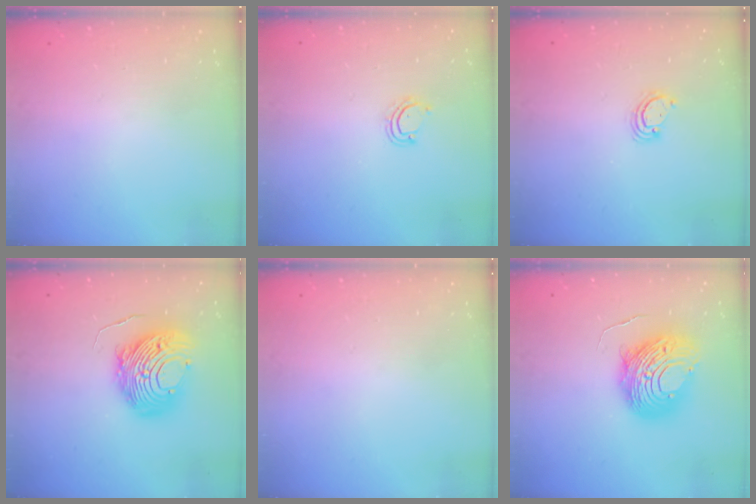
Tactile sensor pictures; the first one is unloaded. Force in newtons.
{"total": 3.5, "press": 3.4, "slide": 0.3}
{"total": 2.6, "press": 2.6, "slide": 0.3}
{"total": 14.7, "press": 14.6, "slide": 1.4}
{"total": 0.0}
{"total": 13.6, "press": 13.5, "slide": 1.3}